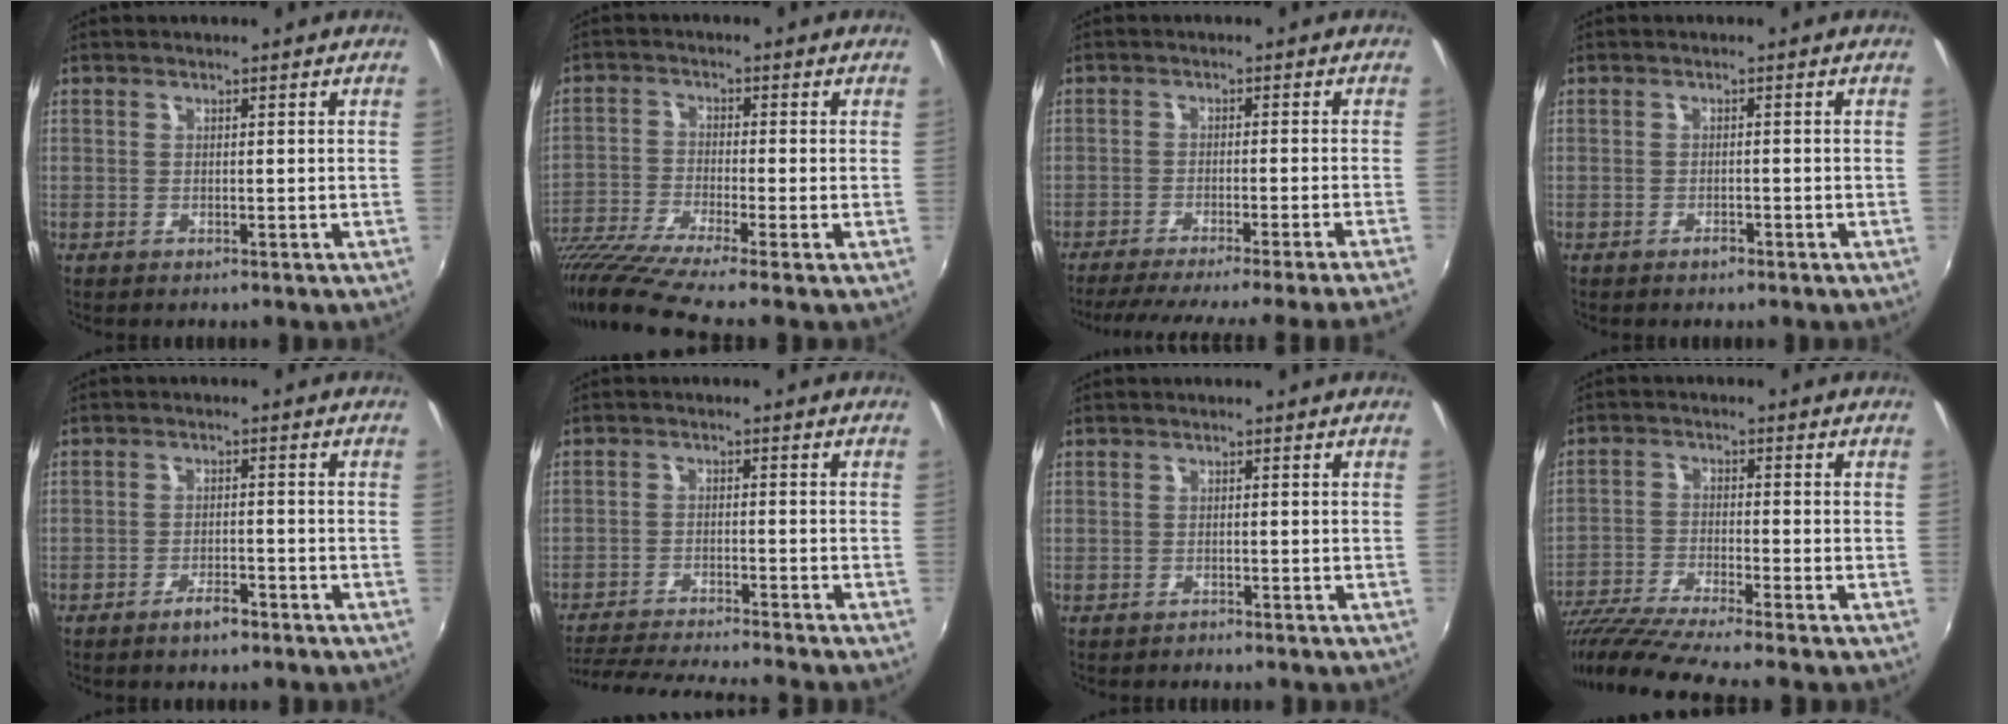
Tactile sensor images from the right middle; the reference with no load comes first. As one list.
[{"total": 10.9, "force": [-8.9, -1.1, 6.2], "torque": [-0.138, -0.038, -0.173]}, {"total": 16.7, "force": [-15.0, -2.6, 6.9], "torque": [-0.127, -0.030, -0.221]}, {"total": 1.1, "force": [-1.0, 0.5, 0.4], "torque": [-0.006, -0.001, -0.017]}, {"total": 3.2, "force": [-2.5, 1.0, 1.8], "torque": [-0.042, -0.001, -0.041]}, {"total": 12.2, "force": [-11.1, -0.5, 4.9], "torque": [-0.115, -0.019, -0.184]}, {"total": 0.7, "force": [-0.6, 0.4, 0.0], "torque": [-0.001, 0.000, -0.011]}, {"total": 12.4, "force": [-10.5, -0.7, 6.4], "torque": [-0.143, -0.038, -0.195]}]